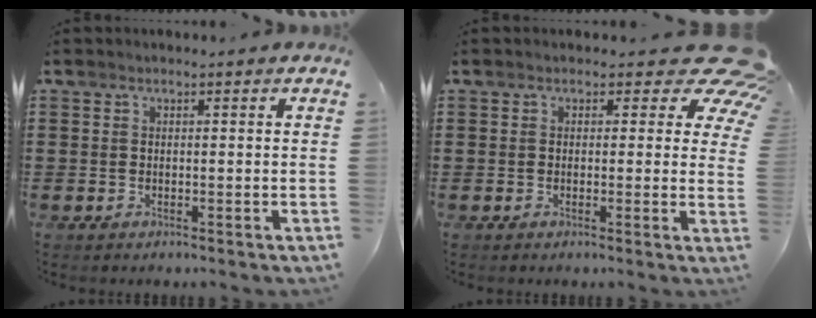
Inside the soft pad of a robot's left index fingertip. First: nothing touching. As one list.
[{"total": 5.3, "force": [3.2, 2.4, 3.5], "torque": [-0.043, -0.018, 0.049]}]